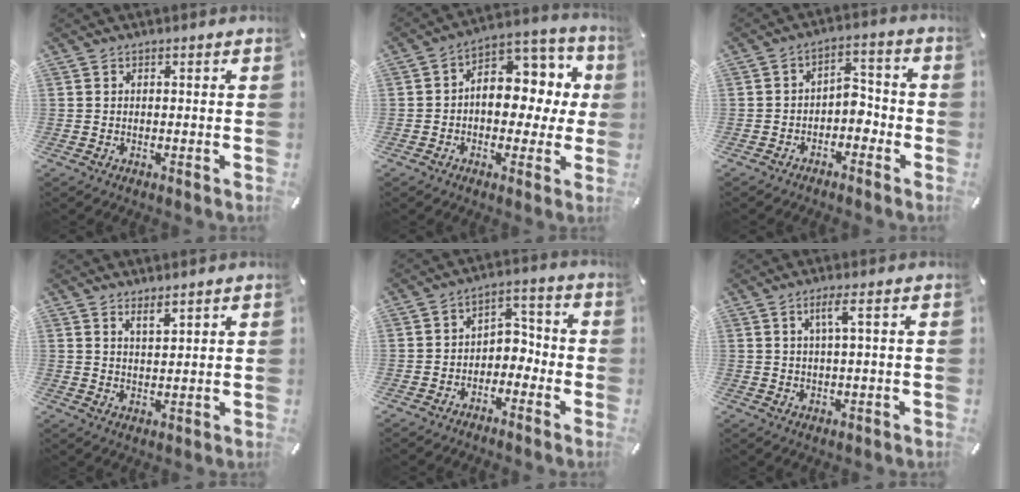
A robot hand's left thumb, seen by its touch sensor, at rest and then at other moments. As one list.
[{"total": 10.7, "force": [1.4, 7.8, 7.2], "torque": [-0.092, -0.018, 0.027]}, {"total": 5.3, "force": [-2.6, 3.6, 2.9], "torque": [-0.042, 0.017, -0.050]}, {"total": 3.2, "force": [2.9, 0.6, 1.3], "torque": [-0.020, -0.020, 0.051]}, {"total": 4.8, "force": [-2.4, 3.7, 2.0], "torque": [-0.037, 0.016, -0.048]}, {"total": 4.1, "force": [1.5, 0.3, 3.8], "torque": [-0.077, -0.001, 0.022]}]